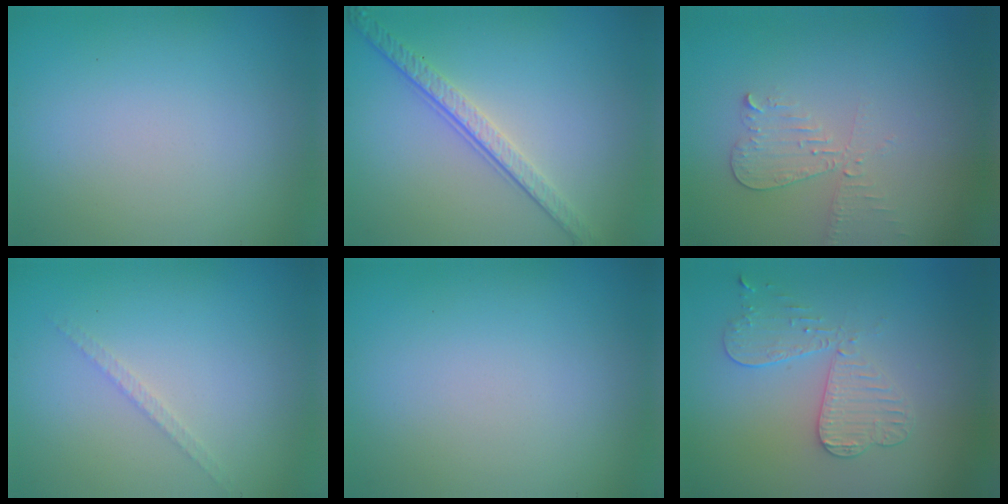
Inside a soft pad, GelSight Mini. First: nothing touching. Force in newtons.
{"total": 3.8, "press": 2.8, "slide": 2.6}
{"total": 2.2, "press": 2.2, "slide": 0.2}
{"total": 1.1, "press": 1.1, "slide": 0.2}
{"total": 0.0}
{"total": 3.4, "press": 3.2, "slide": 1.3}